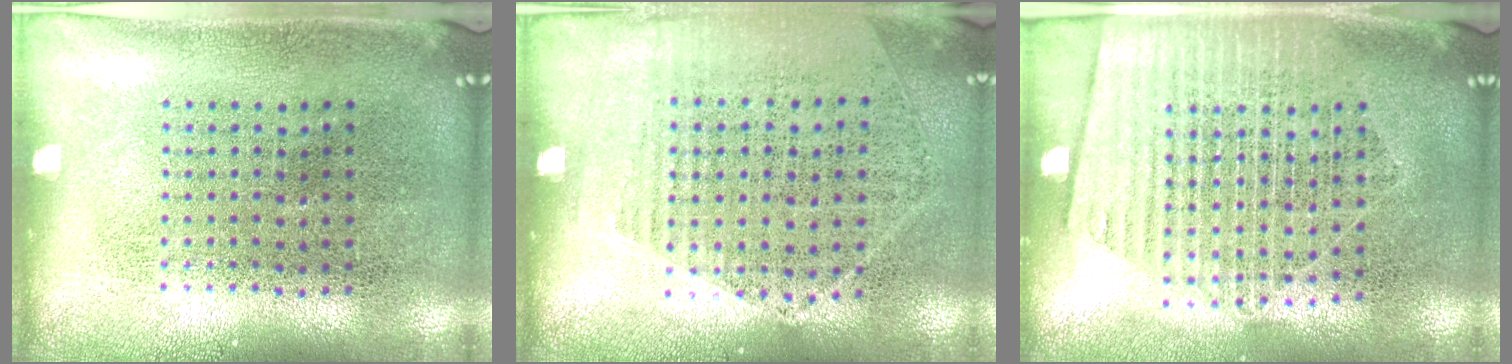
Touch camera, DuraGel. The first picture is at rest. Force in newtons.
{"total": 1.3, "press": 1.0, "slide": 0.8}
{"total": 1.6, "press": 1.5, "slide": 0.7}